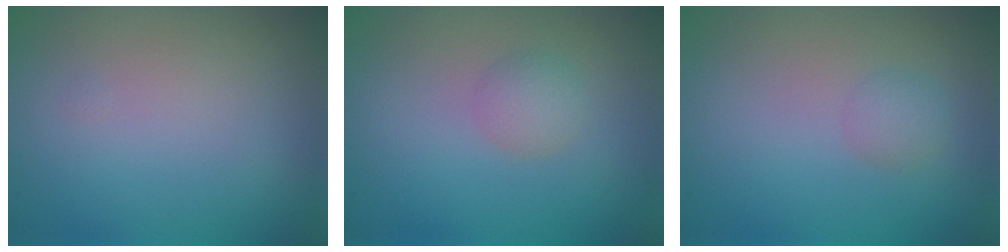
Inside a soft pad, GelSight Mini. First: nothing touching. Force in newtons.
{"total": 1.7, "press": 1.7, "slide": 0.0}
{"total": 1.3, "press": 1.3, "slide": 0.0}